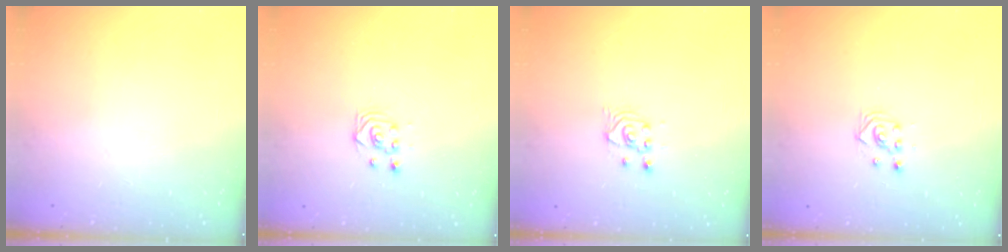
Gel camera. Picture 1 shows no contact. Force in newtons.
{"total": 3.3, "press": 3.3, "slide": 0.4}
{"total": 2.6, "press": 2.5, "slide": 0.3}
{"total": 3.4, "press": 3.3, "slide": 0.3}